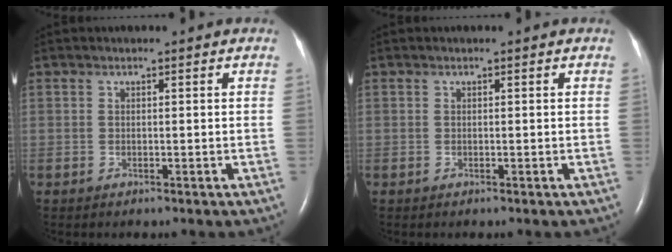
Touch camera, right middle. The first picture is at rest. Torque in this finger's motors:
{"motor_torque": [-0.05, 0.06, 0.00, 0.00]}